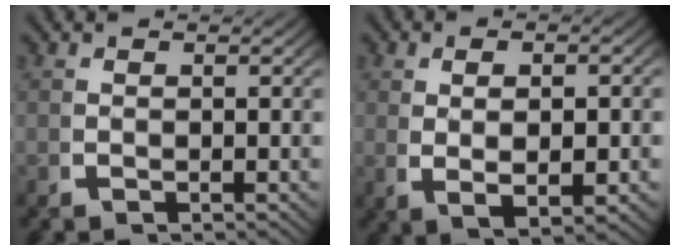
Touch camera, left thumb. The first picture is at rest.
{"total": 4.4, "force": [0.1, 2.0, 3.9], "torque": [-0.075, -0.011, 0.015]}